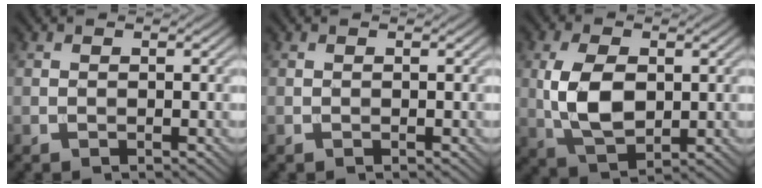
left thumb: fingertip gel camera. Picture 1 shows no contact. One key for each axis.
{"total": 0.0}
{"total": 7.8, "fx": 0.5, "fy": 4.7, "fz": 6.2, "tx": -0.144, "ty": -0.001, "tz": 0.010}